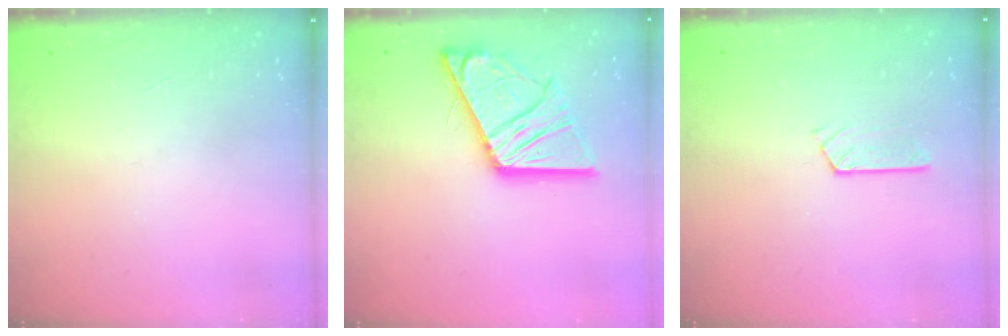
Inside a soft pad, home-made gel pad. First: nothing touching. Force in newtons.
{"total": 19.6, "press": 19.5, "slide": 2.2}
{"total": 4.5, "press": 4.4, "slide": 0.4}